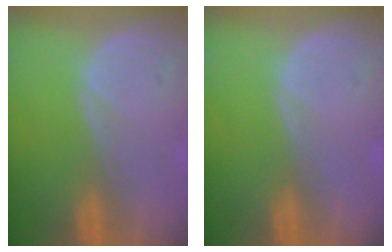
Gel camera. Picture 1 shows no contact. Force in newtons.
{"total": 0.0}